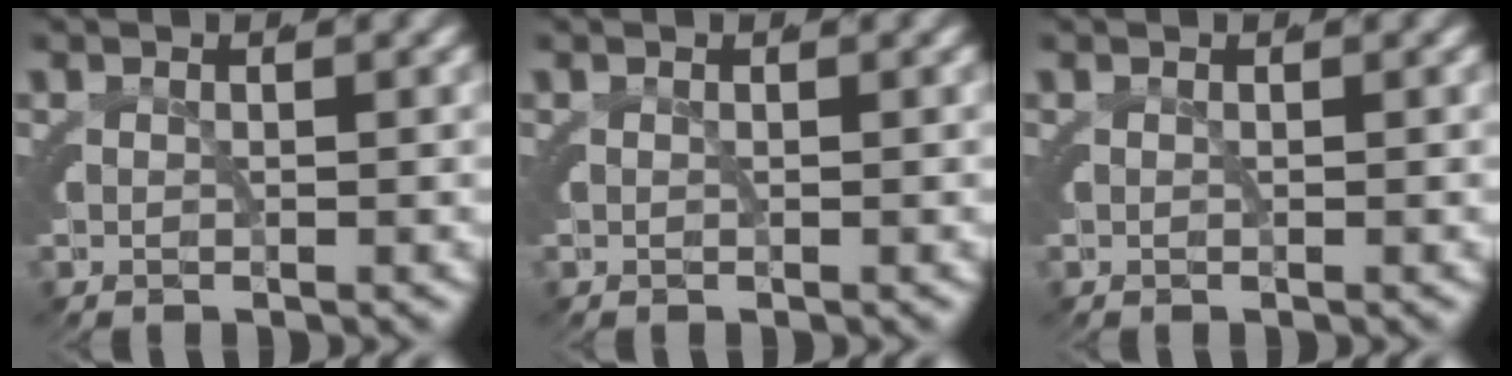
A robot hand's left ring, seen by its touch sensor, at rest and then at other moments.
{"total": 0.0}
{"total": 0.0}